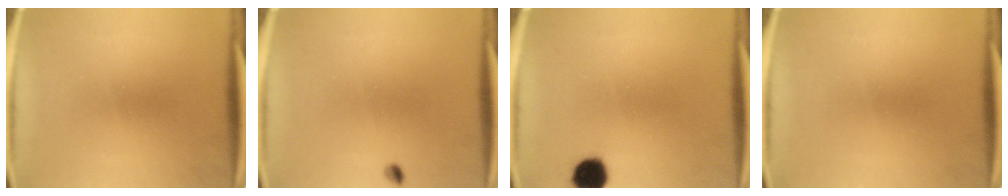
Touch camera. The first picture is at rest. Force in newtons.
{"total": 1.0}
{"total": 6.4}
{"total": 0.0}